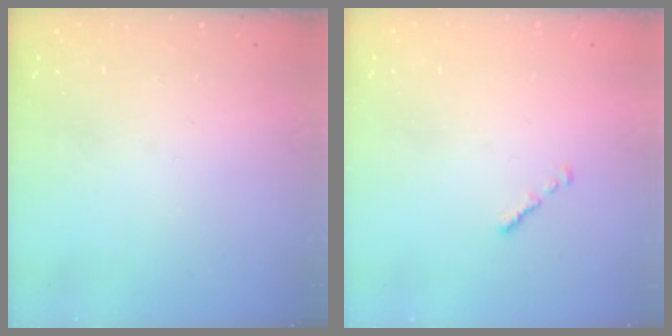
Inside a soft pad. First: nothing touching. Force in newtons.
{"total": 0.7, "press": 0.6, "slide": 0.4}